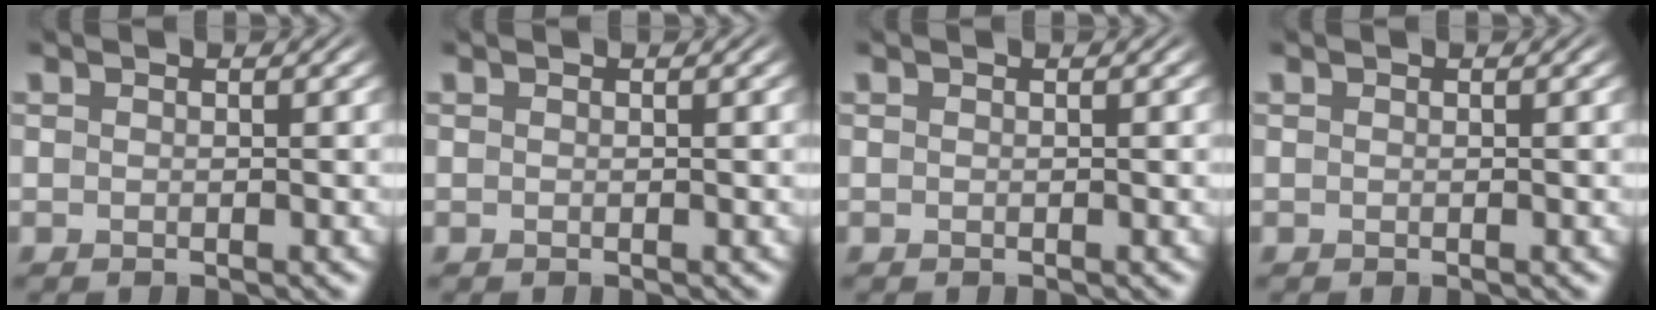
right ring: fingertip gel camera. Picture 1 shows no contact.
{"total": 0.0}
{"total": 0.0}
{"total": 0.0}